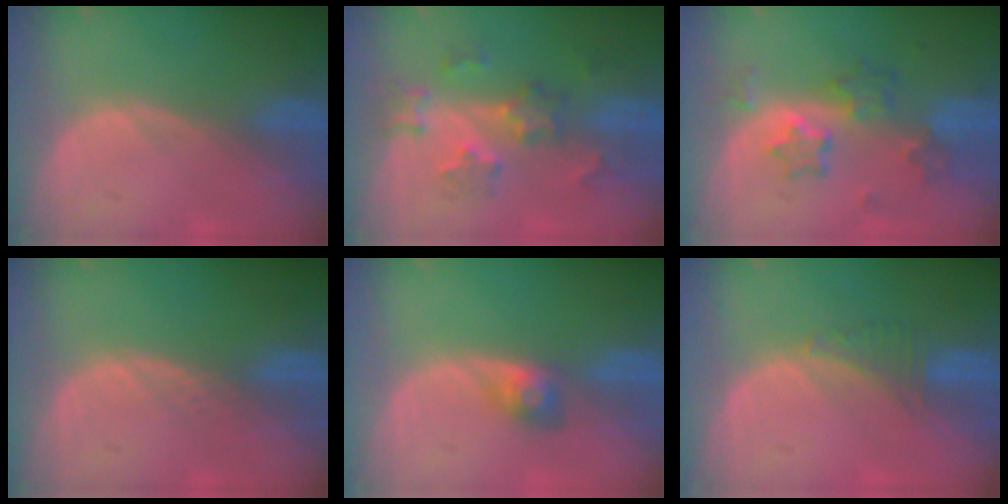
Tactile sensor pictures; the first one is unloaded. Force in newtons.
{"total": 6.5, "press": 6.0, "slide": 2.3}
{"total": 7.0, "press": 6.3, "slide": 3.1}
{"total": 1.0, "press": 1.0, "slide": 0.1}
{"total": 2.9, "press": 2.7, "slide": 1.0}
{"total": 2.3, "press": 2.2, "slide": 0.7}